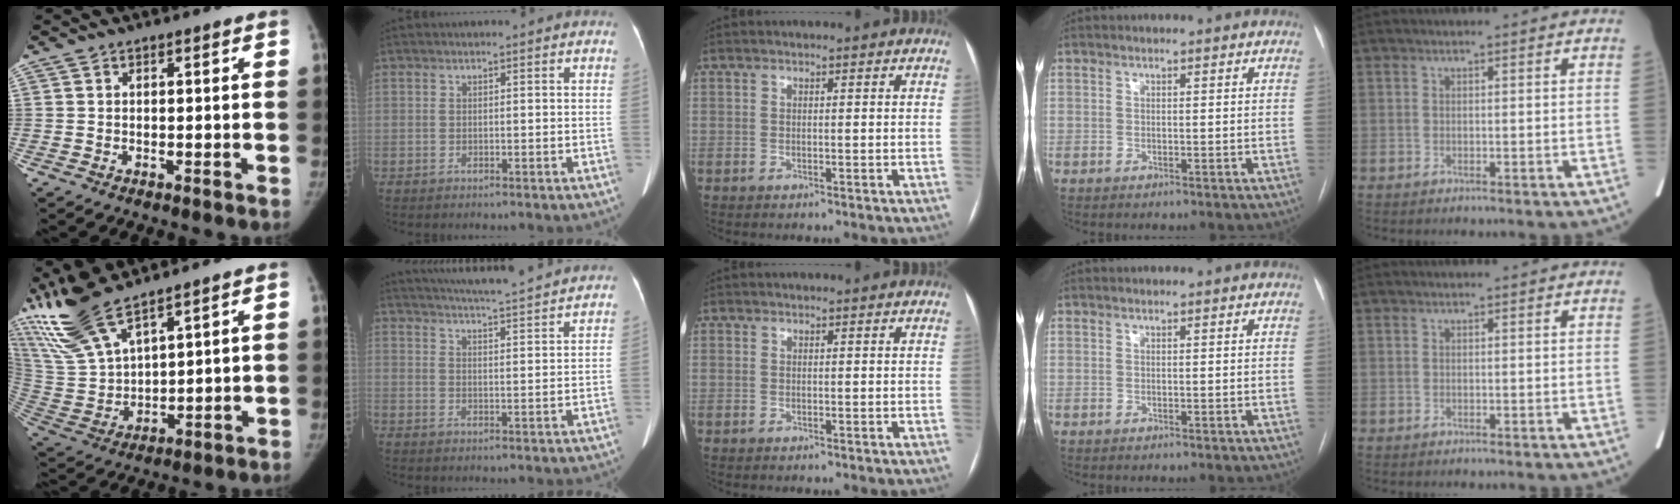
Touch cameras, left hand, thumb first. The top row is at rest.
{"thumb": {"total": 15.3, "force": [12.1, 4.1, 8.4], "torque": [-0.174, -0.048, 0.260]}, "index": {"total": 15.0, "force": [13.8, 0.1, 5.7], "torque": [-0.100, 0.012, 0.185]}}